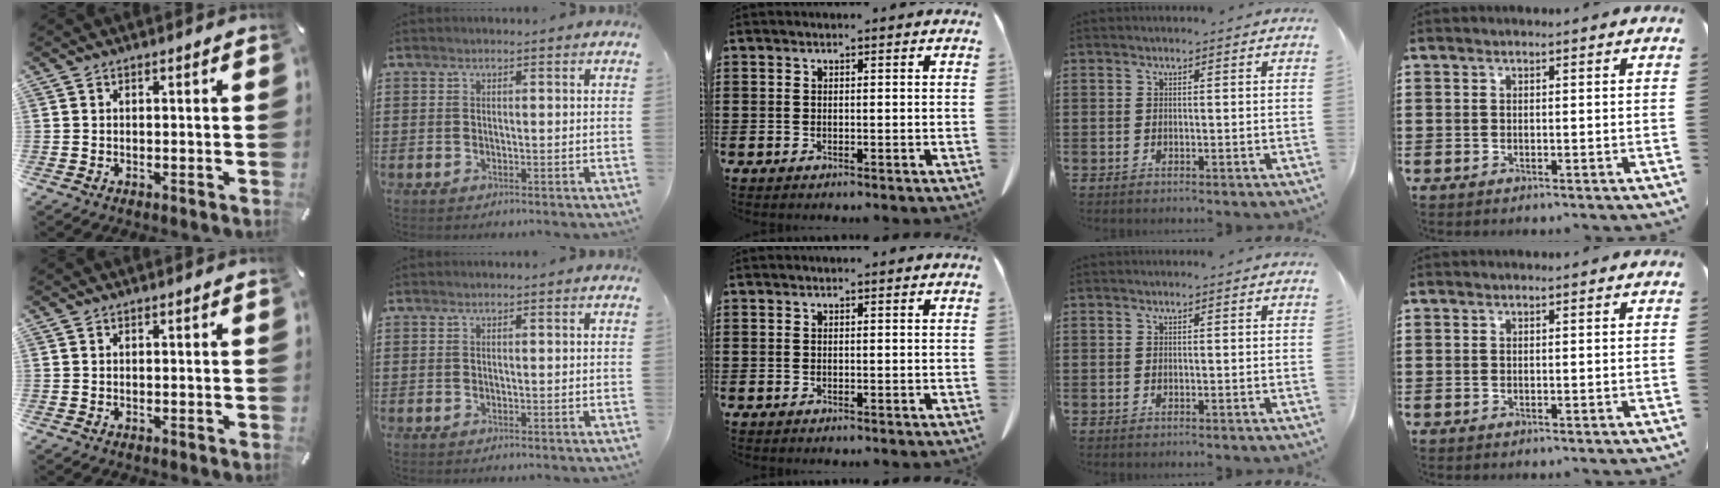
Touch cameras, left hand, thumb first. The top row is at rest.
{}